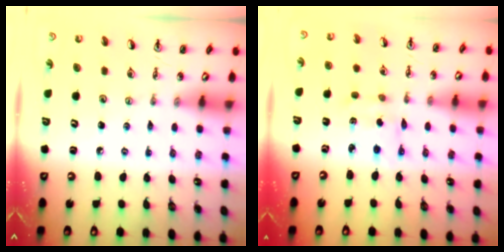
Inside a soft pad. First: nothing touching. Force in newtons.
{"total": 2.2, "press": 2.0, "slide": 0.8}